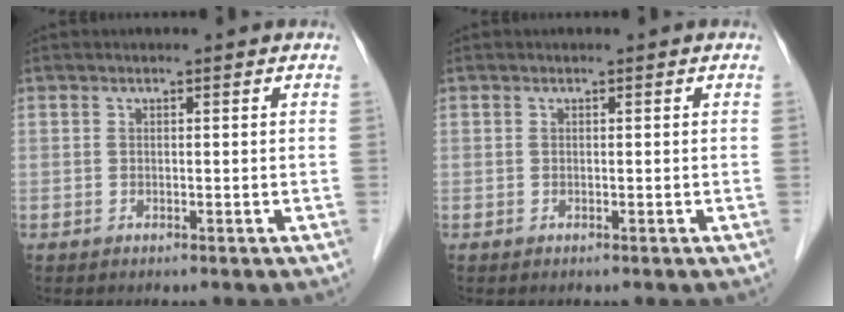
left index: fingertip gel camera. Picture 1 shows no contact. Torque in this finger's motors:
{"motor_torque": [-0.06, 0.09, -0.01, 0.00]}